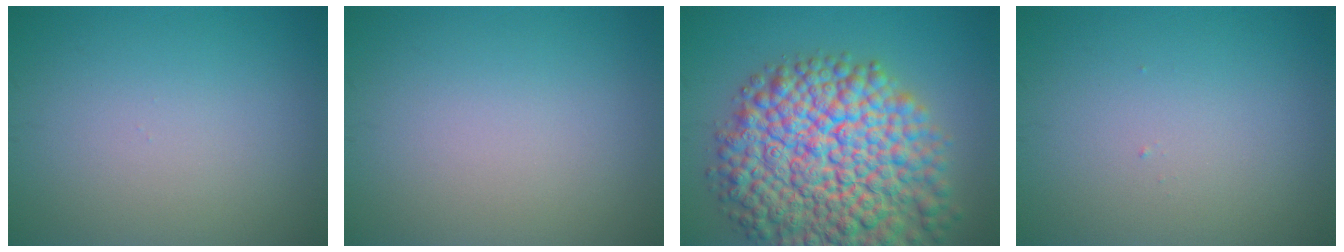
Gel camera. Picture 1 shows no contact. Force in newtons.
{"total": 0.0}
{"total": 15.3, "press": 15.3, "slide": 0.8}
{"total": 0.0}